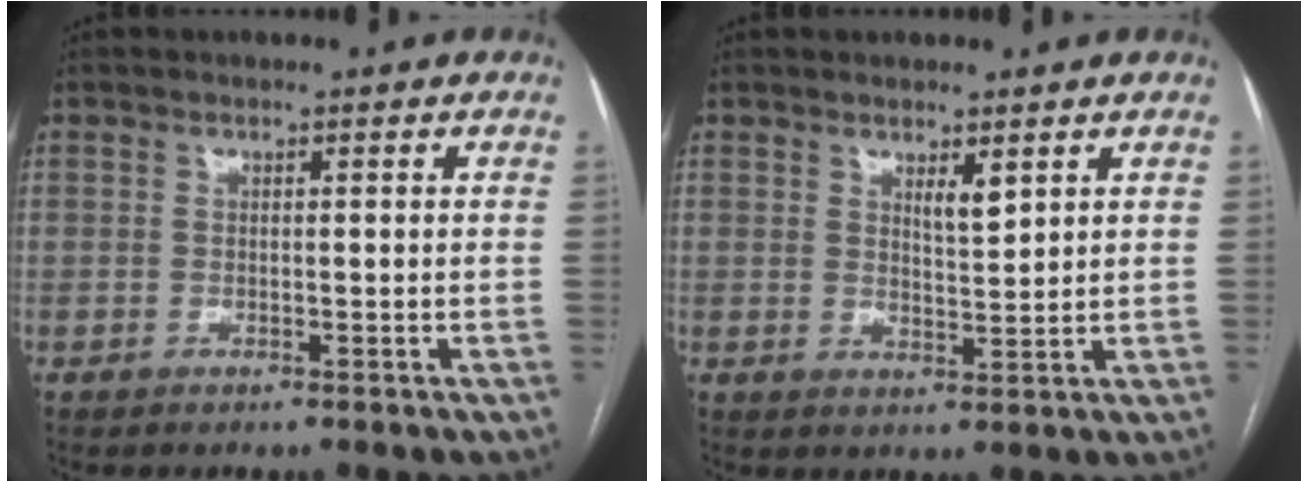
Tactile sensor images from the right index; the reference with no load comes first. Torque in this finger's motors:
{"motor_torque": [0.06, 0.03, 0.02, 0.05]}